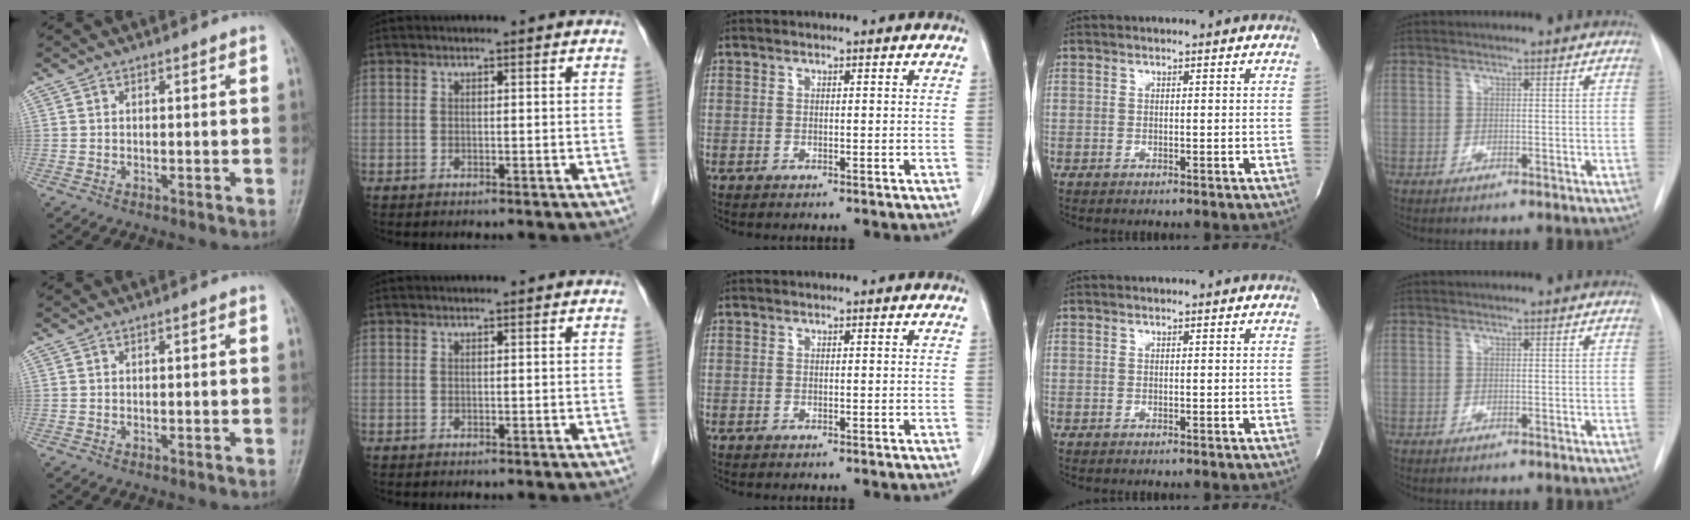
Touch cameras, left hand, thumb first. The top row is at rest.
{}